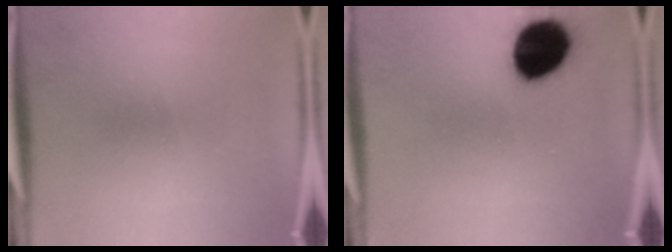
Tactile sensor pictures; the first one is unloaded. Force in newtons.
{"total": 17.2}